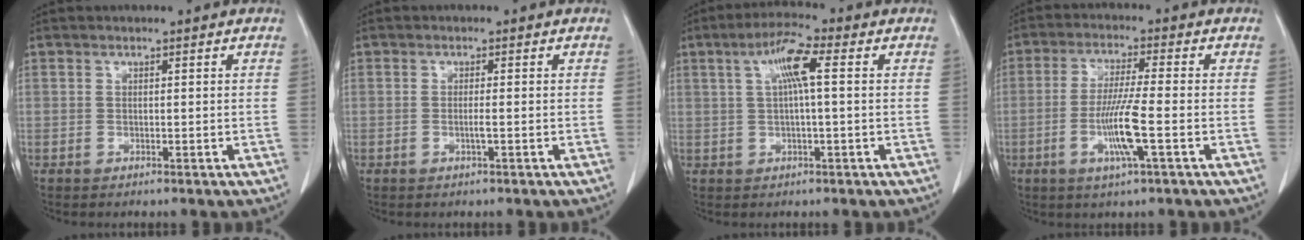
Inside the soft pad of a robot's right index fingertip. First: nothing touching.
{"total": 1.2, "force": [-0.4, -0.1, 1.2], "torque": [-0.024, -0.002, -0.007]}
{"total": 6.0, "force": [1.5, 0.6, 5.8], "torque": [-0.110, 0.016, 0.026]}
{"total": 8.0, "force": [-2.4, -0.3, 7.6], "torque": [-0.149, -0.011, -0.048]}